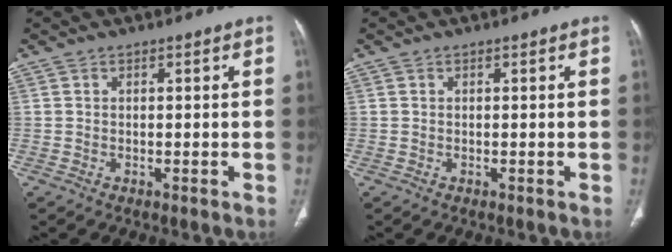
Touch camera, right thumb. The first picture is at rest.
{"total": 0.0}